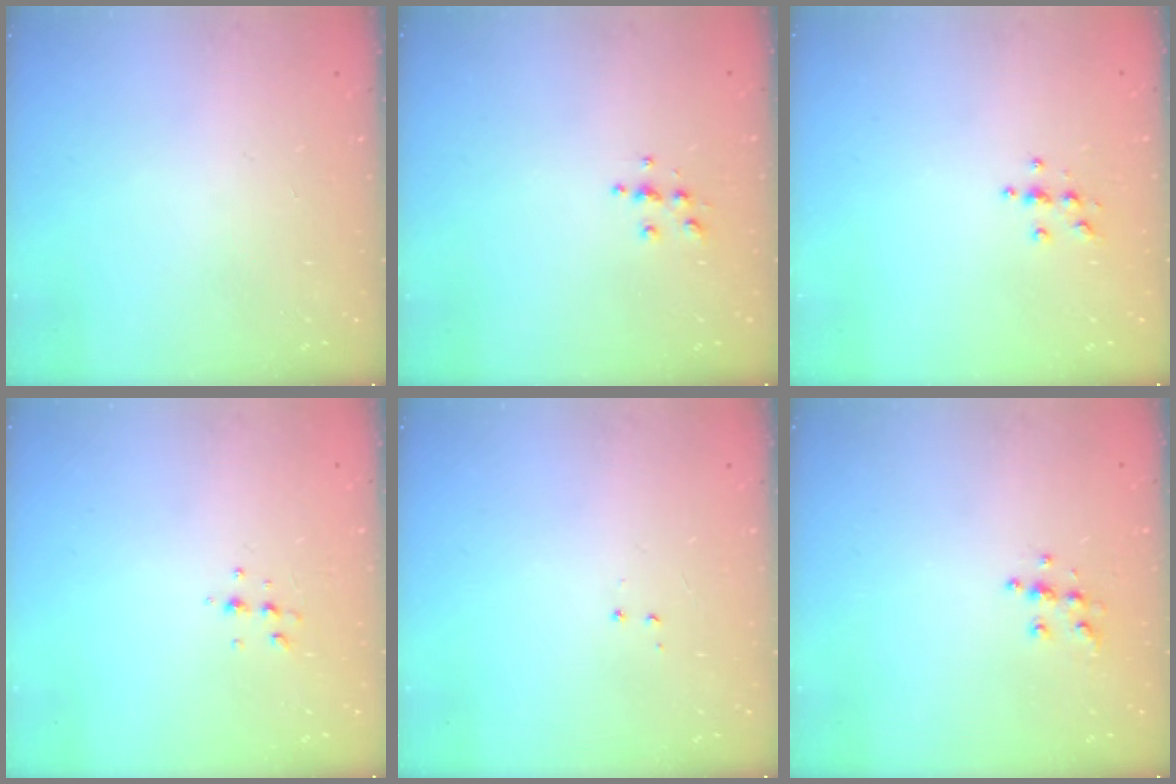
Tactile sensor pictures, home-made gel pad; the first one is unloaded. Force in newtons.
{"total": 4.9, "press": 4.9, "slide": 0.5}
{"total": 3.8, "press": 3.8, "slide": 0.4}
{"total": 4.7, "press": 4.6, "slide": 1.0}
{"total": 3.5, "press": 3.5, "slide": 0.5}
{"total": 5.9, "press": 5.9, "slide": 0.2}